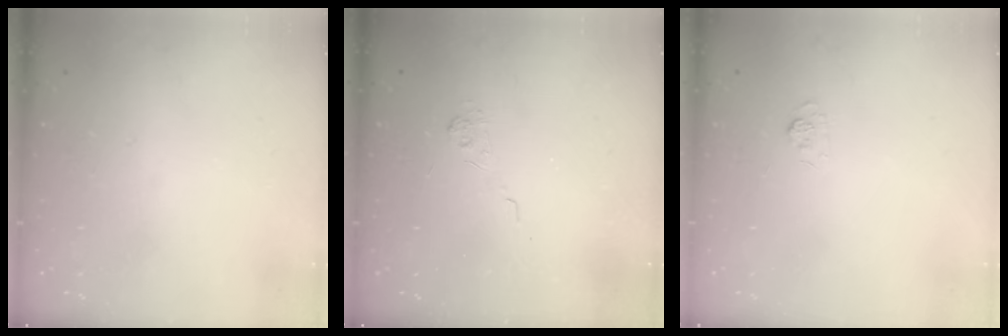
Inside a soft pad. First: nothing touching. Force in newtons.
{"total": 2.0, "press": 1.4, "slide": 1.4}
{"total": 2.2, "press": 1.8, "slide": 1.3}